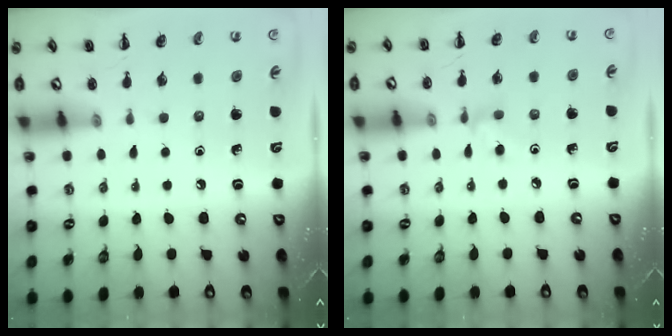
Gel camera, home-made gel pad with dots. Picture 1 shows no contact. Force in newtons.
{"total": 3.6, "press": 3.4, "slide": 1.2}